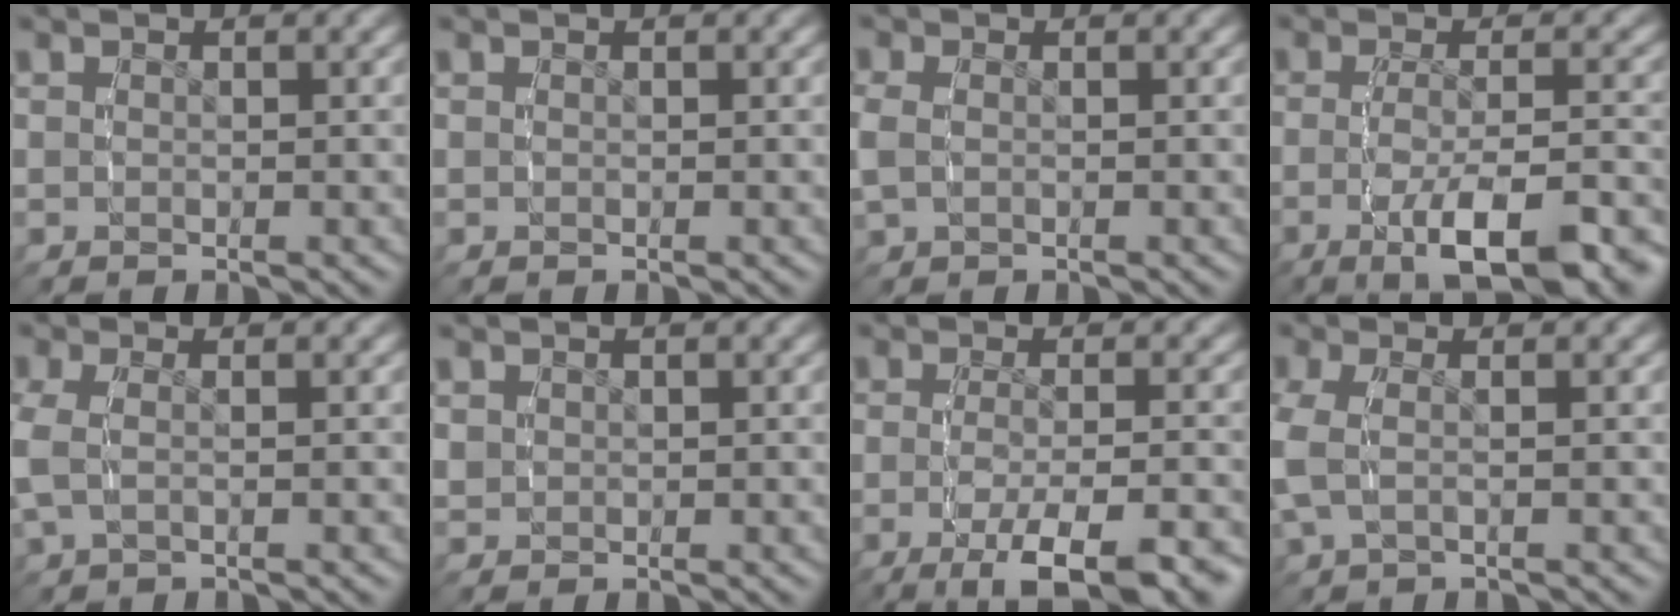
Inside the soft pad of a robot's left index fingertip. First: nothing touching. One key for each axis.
{"total": 0.0}
{"total": 1.6, "fx": 0.0, "fy": 1.2, "fz": 1.0, "tx": -0.042, "ty": -0.006, "tz": 0.008}
{"total": 9.0, "fx": -4.8, "fy": 3.0, "fz": 7.0, "tx": -0.125, "ty": -0.029, "tz": -0.057}
{"total": 1.9, "fx": 0.1, "fy": 0.9, "fz": 1.7, "tx": -0.057, "ty": -0.004, "tz": 0.007}
{"total": 1.1, "fx": 0.3, "fy": 1.1, "fz": 0.3, "tx": -0.015, "ty": -0.007, "tz": 0.013}
{"total": 8.3, "fx": -5.0, "fy": 2.9, "fz": 5.9, "tx": -0.114, "ty": -0.035, "tz": -0.059}
{"total": 2.3, "fx": 0.1, "fy": 1.0, "fz": 2.0, "tx": -0.066, "ty": -0.005, "tz": 0.009}